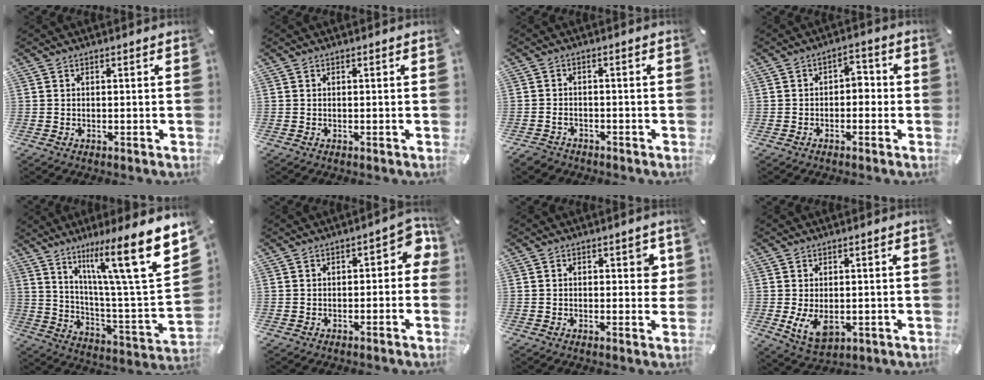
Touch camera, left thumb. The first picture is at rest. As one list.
[{"total": 0.0}, {"total": 2.9, "force": [-2.1, 1.8, 0.9], "torque": [-0.023, 0.009, -0.044]}, {"total": 3.4, "force": [-1.8, 2.2, 1.8], "torque": [-0.027, 0.014, -0.041]}, {"total": 19.2, "force": [11.7, 3.0, 15.0], "torque": [-0.232, -0.088, 0.171]}, {"total": 6.4, "force": [0.1, 3.4, 5.4], "torque": [-0.068, 0.003, -0.004]}, {"total": 4.2, "force": [0.6, 2.2, 3.5], "torque": [-0.037, -0.001, 0.002]}, {"total": 6.5, "force": [-0.9, 4.3, 4.9], "torque": [-0.100, -0.007, -0.019]}]